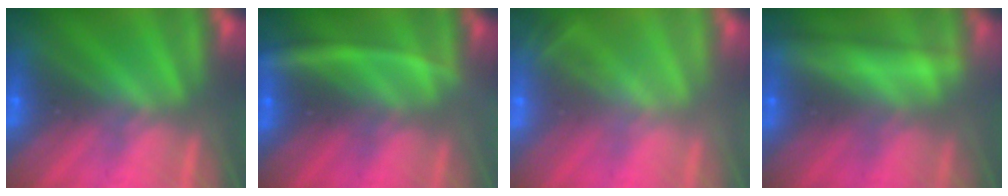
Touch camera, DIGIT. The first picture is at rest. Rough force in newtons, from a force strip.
{"total": 3.3}
{"total": 2.0}
{"total": 2.4}